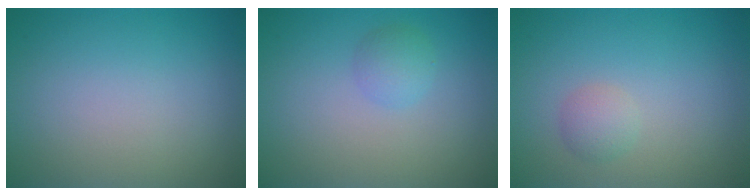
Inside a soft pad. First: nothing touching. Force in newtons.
{"total": 1.6, "press": 1.6, "slide": 0.0}
{"total": 1.4, "press": 1.4, "slide": 0.1}